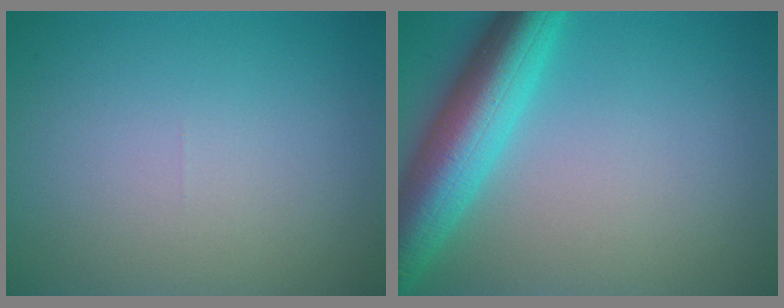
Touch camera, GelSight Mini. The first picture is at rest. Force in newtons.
{"total": 8.0, "press": 8.0, "slide": 0.4}